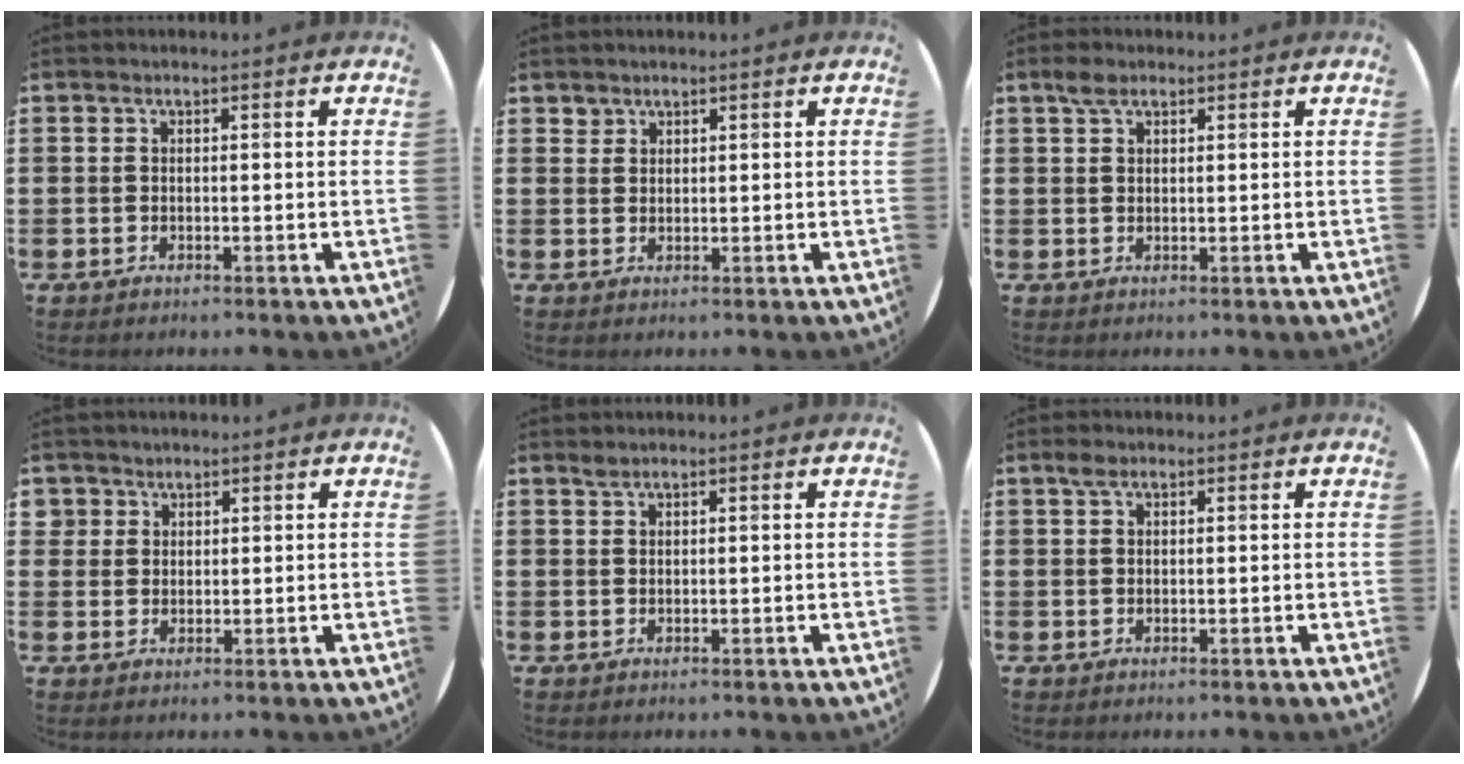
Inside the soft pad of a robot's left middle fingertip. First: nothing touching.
{"total": 1.4, "force": [1.3, 0.5, -0.2], "torque": [0.008, -0.003, 0.025]}
{"total": 2.2, "force": [1.5, 1.1, 1.1], "torque": [-0.016, 0.003, 0.026]}
{"total": 2.1, "force": [1.6, 1.5, 0.1], "torque": [0.000, 0.003, 0.029]}
{"total": 0.7, "force": [0.7, 0.0, 0.2], "torque": [-0.005, -0.001, 0.013]}
{"total": 1.3, "force": [0.8, 0.7, 0.8], "torque": [-0.010, 0.003, 0.012]}